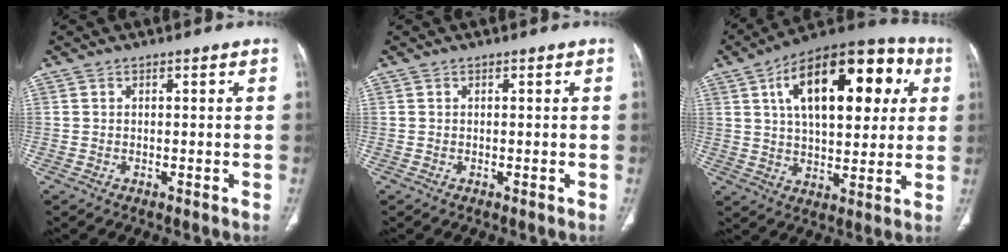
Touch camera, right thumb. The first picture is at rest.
{"total": 0.0}
{"total": 24.4, "force": [7.4, 12.1, 19.8], "torque": [-0.271, 0.015, 0.108]}